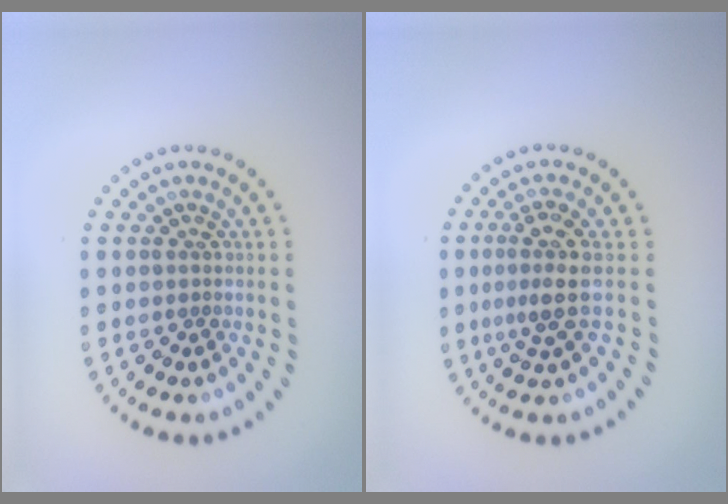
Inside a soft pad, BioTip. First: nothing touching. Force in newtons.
{"total": 2.9, "press": 2.3, "slide": 1.6}